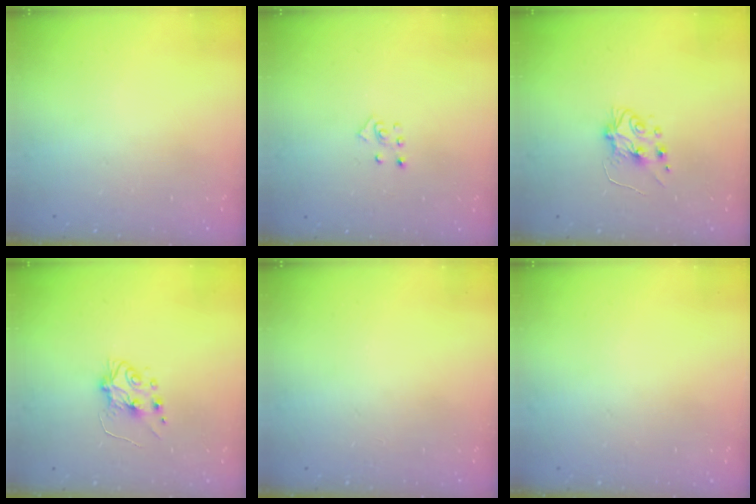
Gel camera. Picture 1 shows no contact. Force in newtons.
{"total": 3.4, "press": 3.4, "slide": 0.3}
{"total": 5.9, "press": 5.9, "slide": 0.9}
{"total": 5.9, "press": 5.9, "slide": 0.9}
{"total": 0.0}
{"total": 0.0}